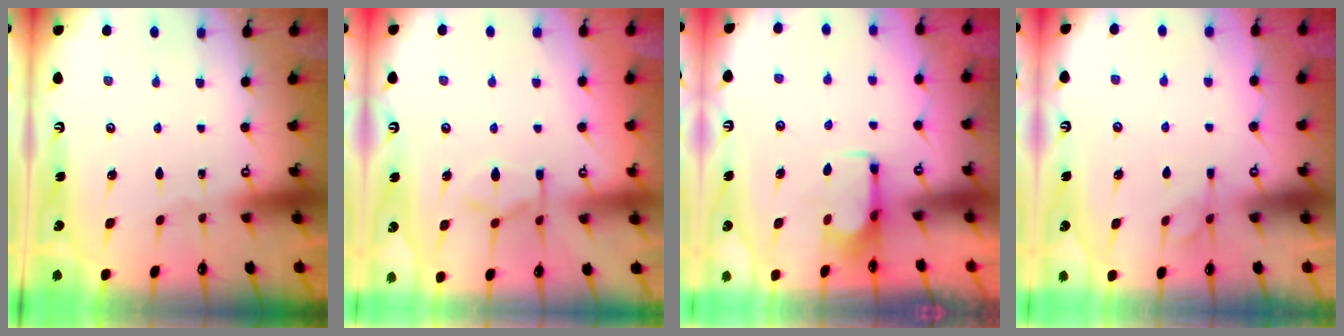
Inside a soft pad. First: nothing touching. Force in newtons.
{"total": 4.6, "press": 4.4, "slide": 1.6}
{"total": 2.5, "press": 2.4, "slide": 0.9}
{"total": 1.3, "press": 0.4, "slide": 1.2}